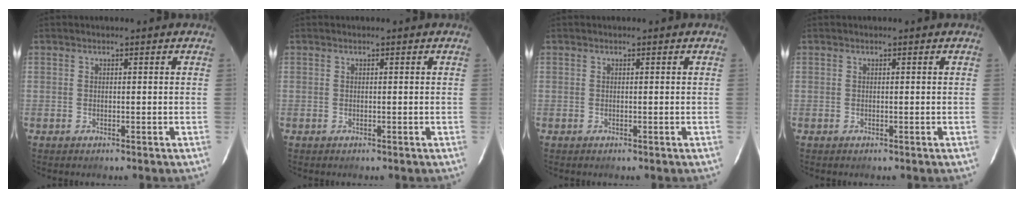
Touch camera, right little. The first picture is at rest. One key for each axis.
{"total": 0.0}
{"total": 0.0}
{"total": 0.0}